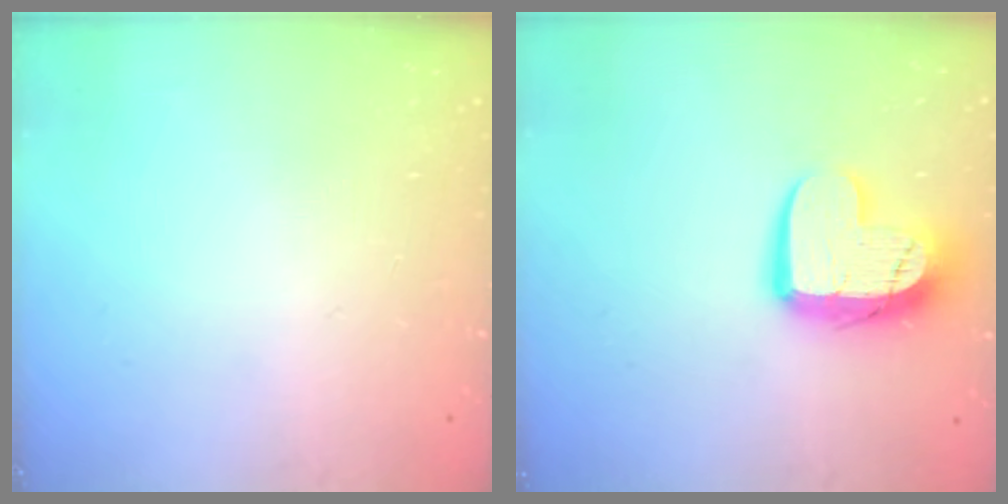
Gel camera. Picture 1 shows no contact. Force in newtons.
{"total": 12.7, "press": 12.7, "slide": 1.0}